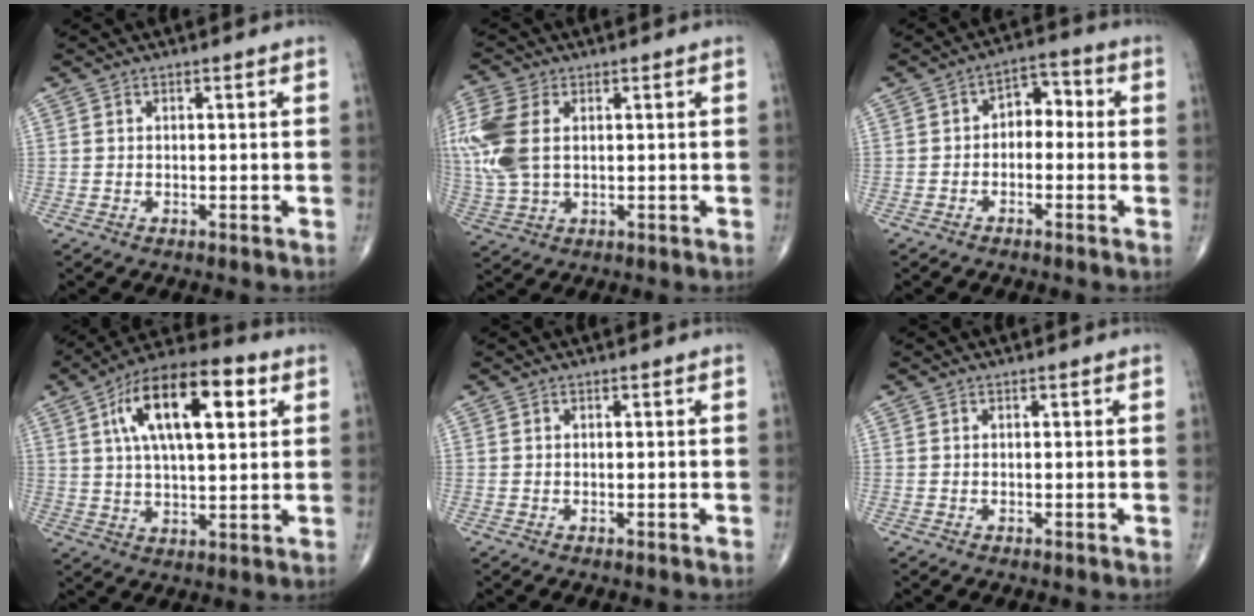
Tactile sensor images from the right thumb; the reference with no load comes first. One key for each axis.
{"total": 12.0, "fx": 2.3, "fy": 7.4, "fz": 9.2, "tx": -0.238, "ty": 0.007, "tz": 0.051}
{"total": 5.4, "fx": -0.5, "fy": 3.8, "fz": 3.8, "tx": -0.027, "ty": 0.028, "tz": -0.024}
{"total": 18.4, "fx": 6.2, "fy": 7.7, "fz": 15.5, "tx": -0.243, "ty": 0.008, "tz": 0.096}
{"total": 0.0}
{"total": 0.0}